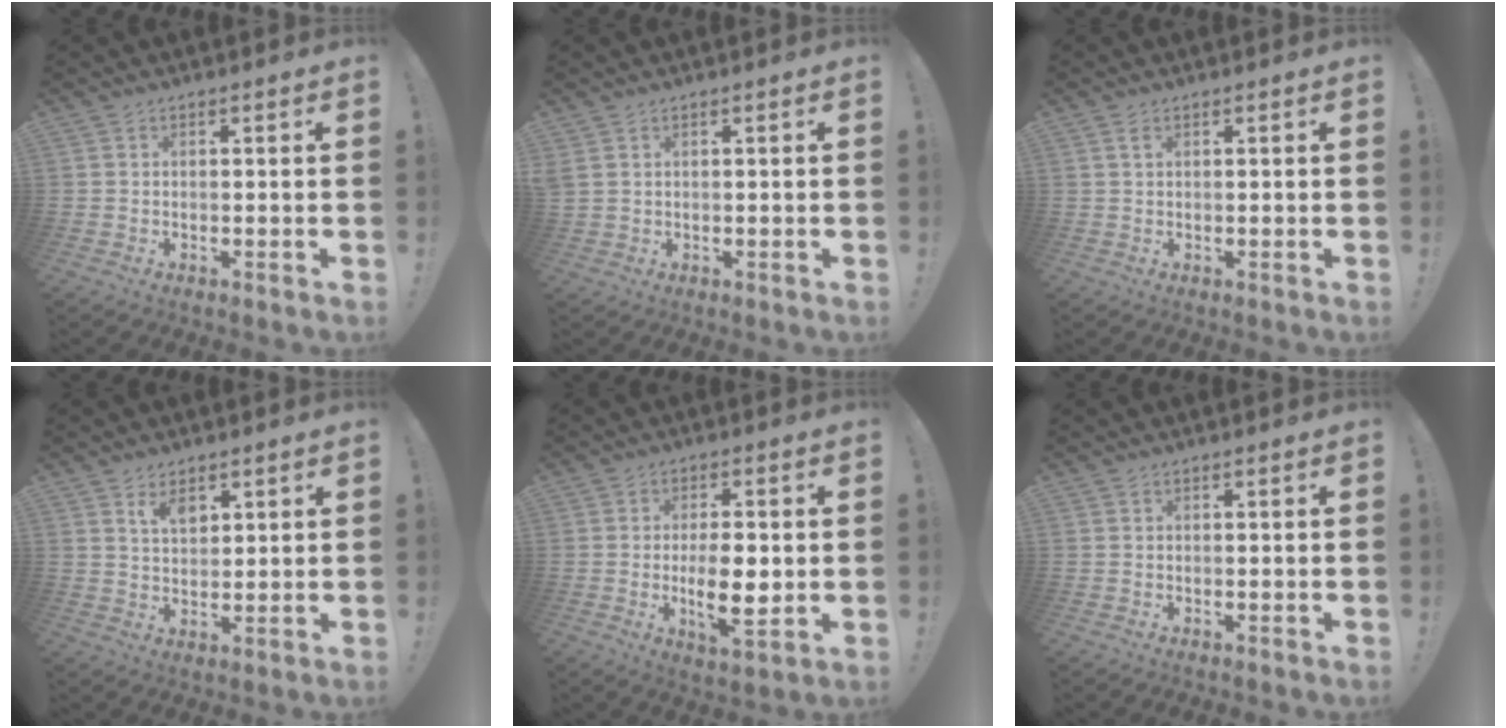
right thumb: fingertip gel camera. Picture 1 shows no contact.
{"total": 1.8, "force": [0.9, 1.1, 1.2], "torque": [-0.026, 0.003, 0.018]}
{"total": 1.8, "force": [0.8, 0.8, 1.4], "torque": [-0.024, 0.001, 0.015]}
{"total": 5.2, "force": [3.2, 2.8, 3.0], "torque": [-0.052, -0.016, 0.057]}
{"total": 10.6, "force": [-1.2, 4.1, 9.8], "torque": [-0.164, -0.010, -0.024]}
{"total": 0.0}